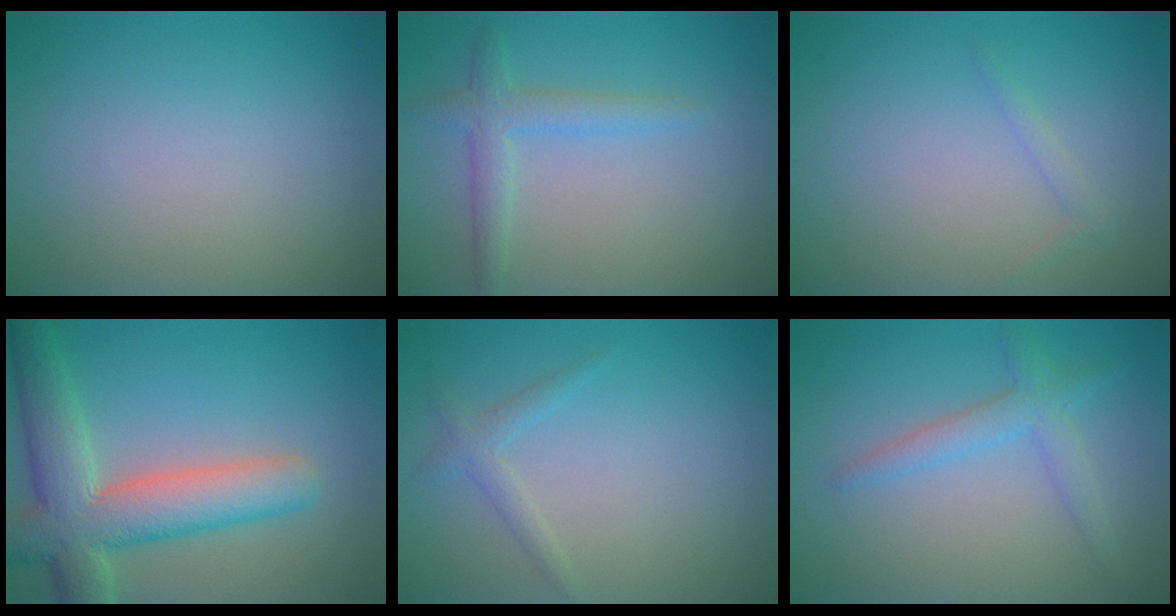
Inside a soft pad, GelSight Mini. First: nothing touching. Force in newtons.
{"total": 2.4, "press": 2.4, "slide": 0.1}
{"total": 0.8, "press": 0.8, "slide": 0.1}
{"total": 8.1, "press": 8.1, "slide": 0.6}
{"total": 1.5, "press": 1.5, "slide": 0.1}
{"total": 2.6, "press": 2.6, "slide": 0.1}